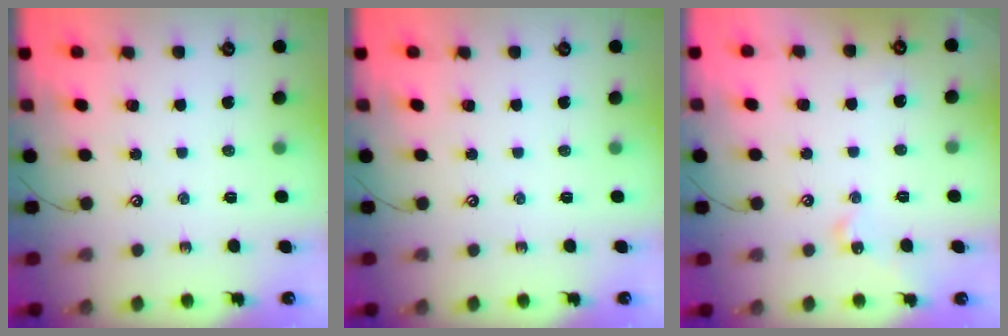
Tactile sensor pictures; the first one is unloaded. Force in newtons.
{"total": 0.0}
{"total": 1.9, "press": 1.9, "slide": 0.1}